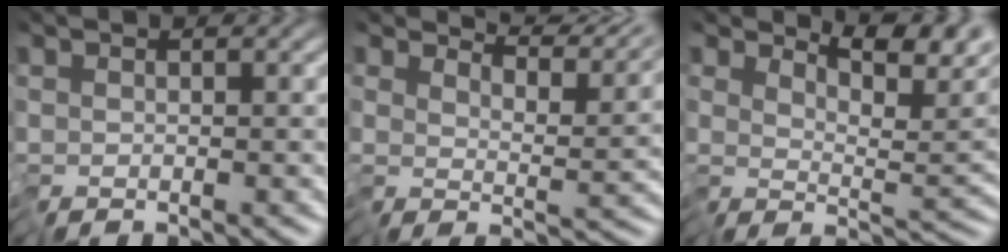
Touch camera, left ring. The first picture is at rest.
{"total": 6.2, "force": [6.0, 0.0, 1.3], "torque": [-0.017, 0.010, 0.085]}
{"total": 6.4, "force": [5.5, 0.9, 3.2], "torque": [-0.034, 0.008, 0.089]}